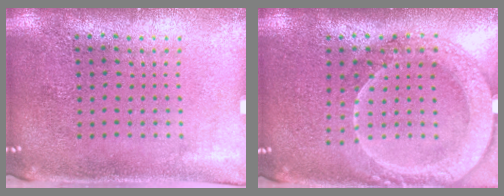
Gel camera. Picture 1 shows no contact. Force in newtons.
{"total": 2.0, "press": 1.8, "slide": 0.7}